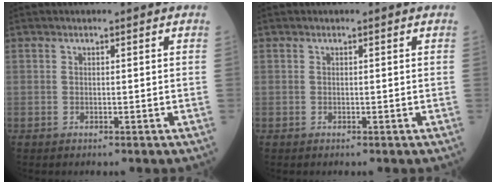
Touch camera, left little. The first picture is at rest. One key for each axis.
{"total": 0.0}